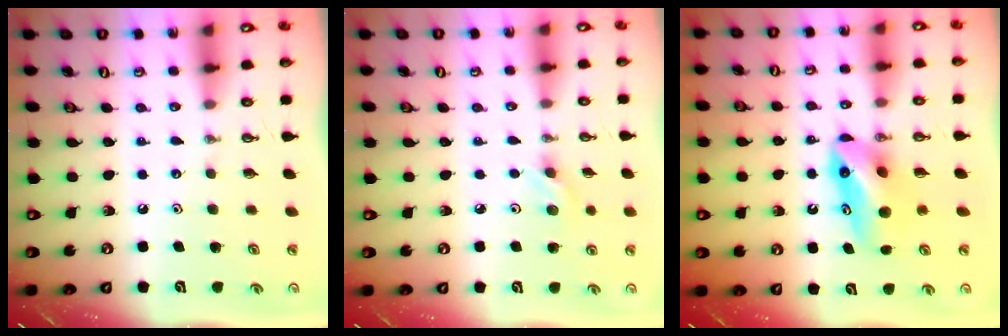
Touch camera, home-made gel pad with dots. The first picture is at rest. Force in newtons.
{"total": 7.0, "press": 6.4, "slide": 2.7}
{"total": 9.3, "press": 8.4, "slide": 4.0}